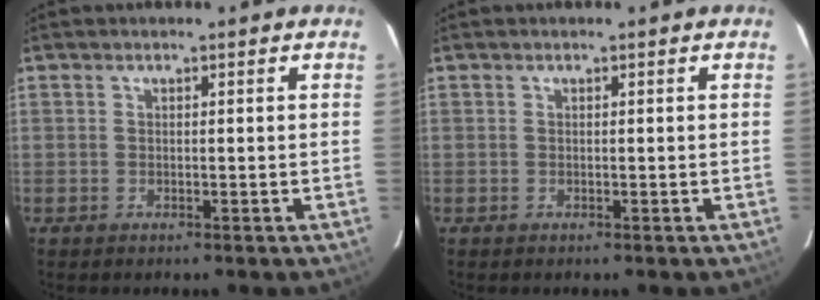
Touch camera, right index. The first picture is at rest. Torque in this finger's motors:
{"motor_torque": [0.00, 0.00, 0.00, 0.01]}